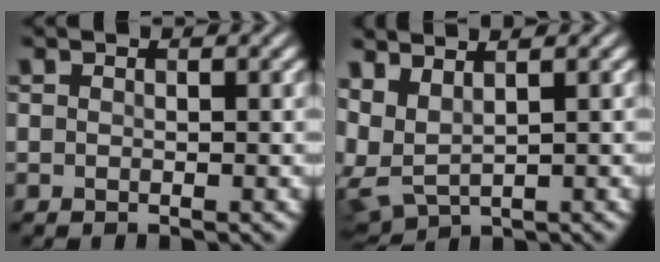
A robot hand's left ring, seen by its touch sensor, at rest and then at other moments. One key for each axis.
{"total": 4.3, "fx": 2.3, "fy": 1.6, "fz": 3.2, "tx": -0.084, "ty": 0.006, "tz": 0.054}